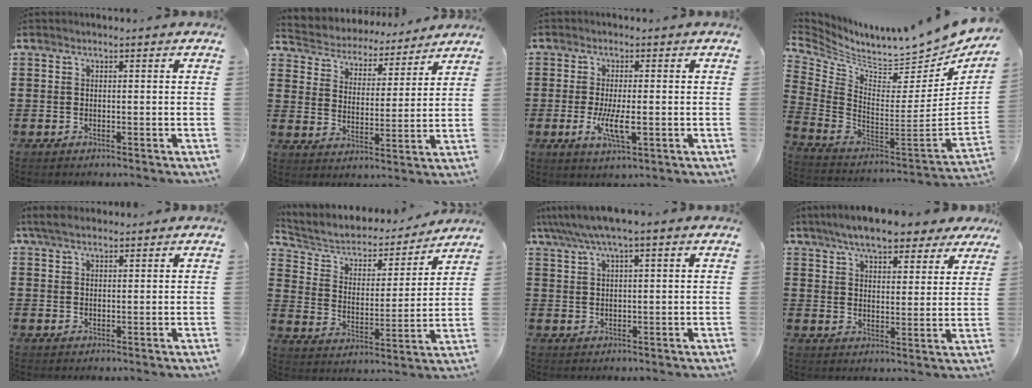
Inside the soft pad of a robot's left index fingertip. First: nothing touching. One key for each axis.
{"total": 4.5, "fx": 4.4, "fy": 0.4, "fz": -0.3, "tx": -0.022, "ty": -0.036, "tz": 0.072}
{"total": 5.6, "fx": -1.2, "fy": 1.6, "fz": 5.3, "tx": -0.108, "ty": -0.009, "tz": -0.023}
{"total": 5.8, "fx": 5.4, "fy": 0.5, "fz": 1.9, "tx": -0.065, "ty": -0.070, "tz": 0.085}
{"total": 3.2, "fx": 2.3, "fy": 1.2, "fz": 1.8, "tx": -0.042, "ty": 0.007, "tz": 0.045}
{"total": 4.6, "fx": 3.9, "fy": 2.2, "fz": 1.0, "tx": -0.049, "ty": -0.031, "tz": 0.058}
{"total": 4.6, "fx": 3.2, "fy": 0.2, "fz": 3.3, "tx": -0.070, "ty": -0.002, "tz": 0.057}
{"total": 7.4, "fx": 6.6, "fy": 1.3, "fz": 3.1, "tx": -0.085, "ty": -0.012, "tz": 0.120}